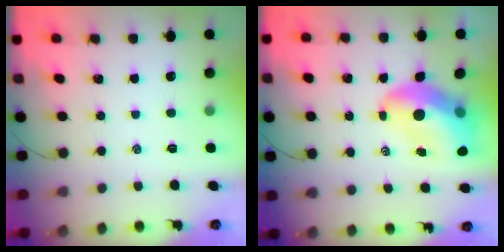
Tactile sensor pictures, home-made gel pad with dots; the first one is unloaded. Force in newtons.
{"total": 12.6, "press": 12.0, "slide": 3.9}